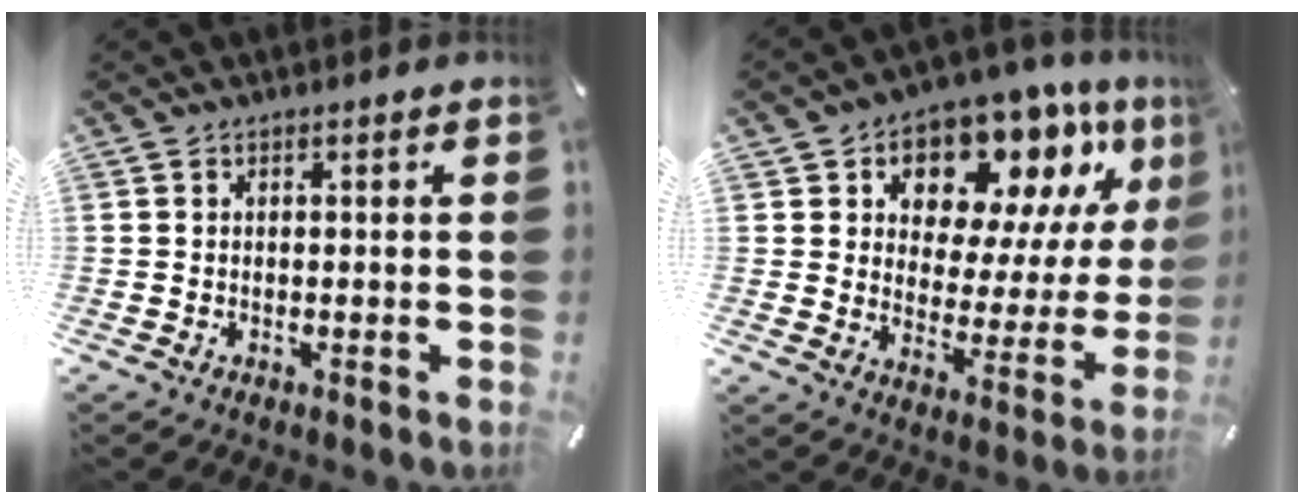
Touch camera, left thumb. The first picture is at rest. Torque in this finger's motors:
{"motor_torque": [2.61, 2.40, 2.10, -0.68, 0.31]}